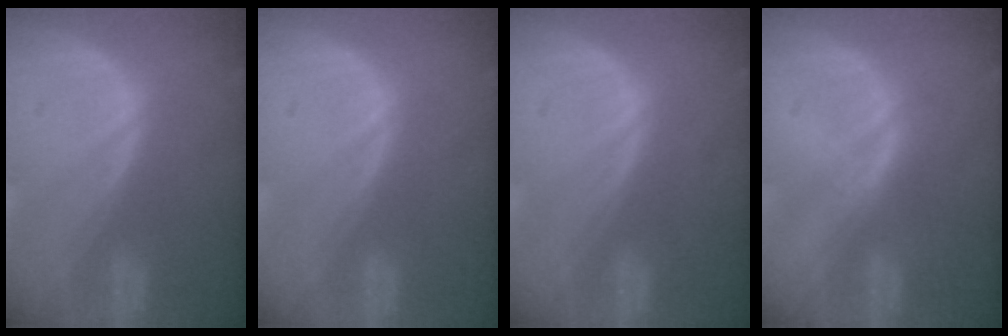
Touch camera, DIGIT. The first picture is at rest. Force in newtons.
{"total": 0.6, "press": 0.1, "slide": 0.6}
{"total": 0.0}
{"total": 1.3, "press": 1.3, "slide": 0.1}